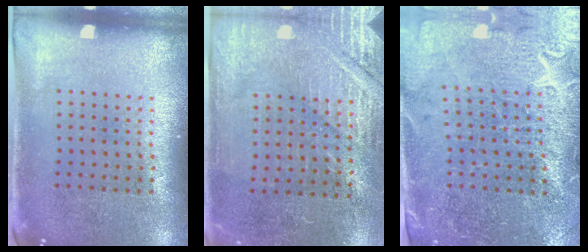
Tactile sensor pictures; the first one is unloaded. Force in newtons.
{"total": 2.9, "press": 2.8, "slide": 0.5}
{"total": 3.2, "press": 3.1, "slide": 1.0}